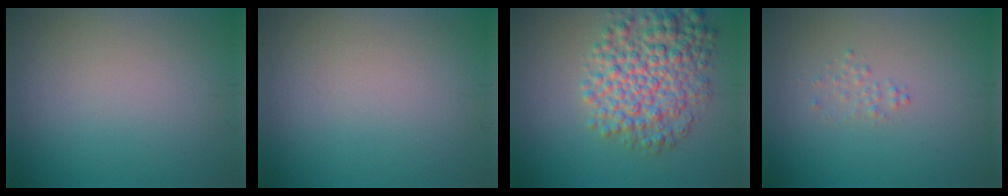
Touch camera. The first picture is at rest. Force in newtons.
{"total": 0.0}
{"total": 7.3, "press": 7.3, "slide": 0.1}
{"total": 0.9, "press": 0.9, "slide": 0.0}